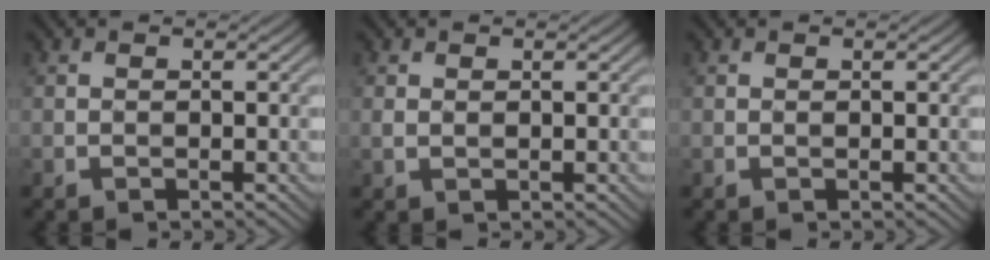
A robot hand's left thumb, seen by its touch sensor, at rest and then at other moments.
{"total": 1.1, "force": [0.4, 0.7, 0.7], "torque": [-0.022, 0.000, 0.012]}
{"total": 0.0}